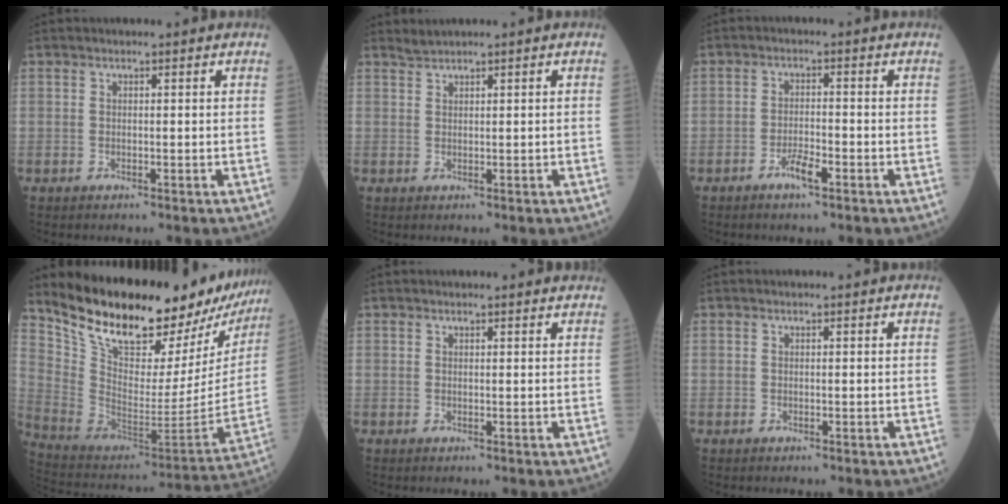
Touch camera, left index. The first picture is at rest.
{"total": 1.1, "force": [1.0, -0.2, 0.2], "torque": [-0.005, 0.008, 0.027]}
{"total": 3.0, "force": [-1.9, 0.5, 2.3], "torque": [-0.046, 0.000, -0.034]}
{"total": 28.6, "force": [24.2, 8.0, 13.1], "torque": [-0.221, -0.071, 0.350]}
{"total": 3.6, "force": [3.5, 0.5, 0.7], "torque": [-0.014, 0.010, 0.033]}
{"total": 0.0}